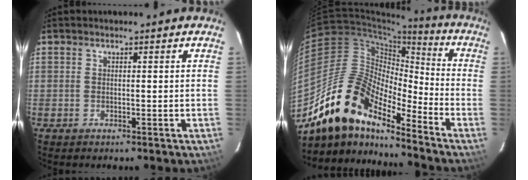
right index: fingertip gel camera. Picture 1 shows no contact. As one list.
[{"total": 16.5, "force": [-13.1, 5.2, 8.7], "torque": [-0.151, 0.001, -0.260]}]